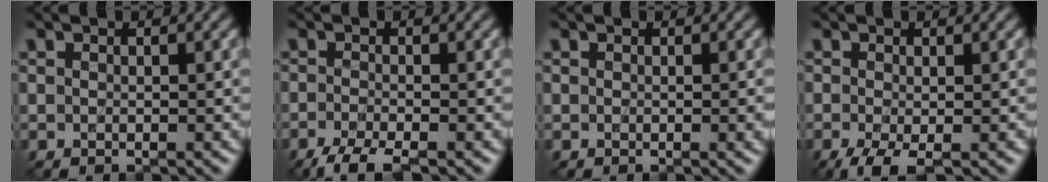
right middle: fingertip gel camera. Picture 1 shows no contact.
{"total": 3.0, "force": [-2.1, 0.6, 2.1], "torque": [-0.038, -0.006, -0.052]}
{"total": 1.2, "force": [-0.1, 0.3, 1.1], "torque": [-0.012, -0.003, -0.002]}
{"total": 3.0, "force": [-1.4, 0.7, 2.5], "torque": [-0.050, -0.004, -0.031]}